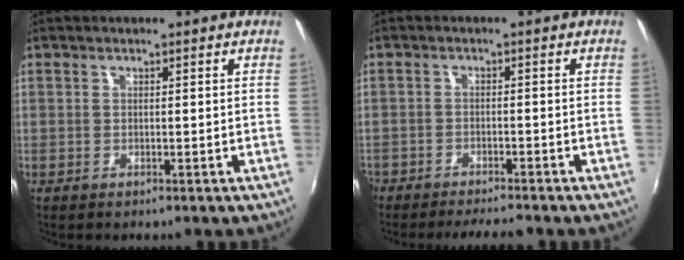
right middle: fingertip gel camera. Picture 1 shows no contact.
{"total": 6.5, "force": [-5.8, 1.5, 2.3], "torque": [-0.070, -0.006, -0.091]}